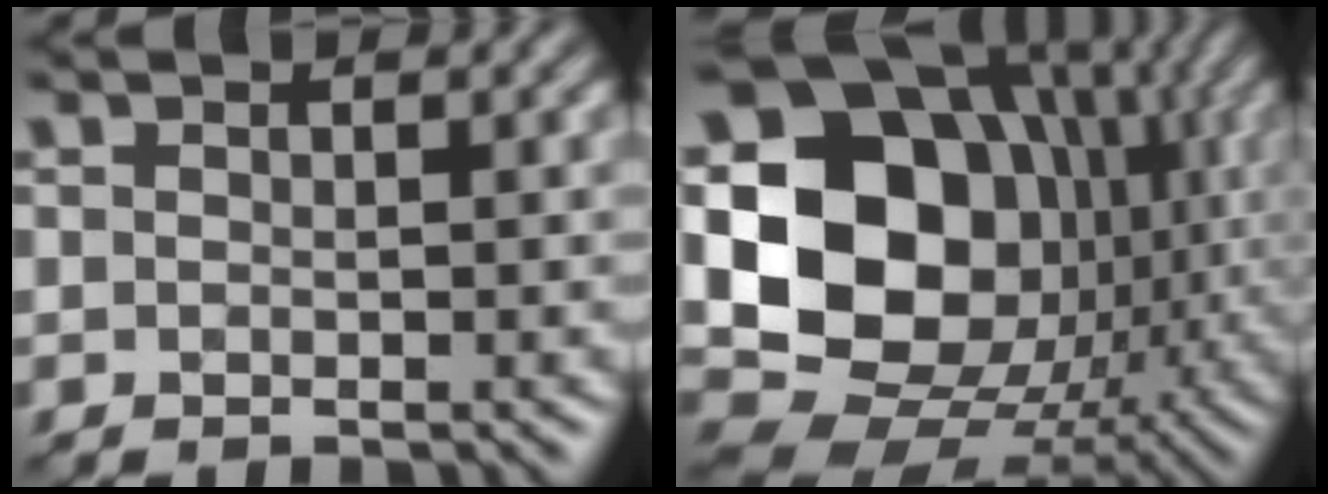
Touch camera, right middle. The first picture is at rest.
{"total": 19.0, "force": [0.7, 15.7, 10.7], "torque": [-0.210, -0.006, 0.019]}